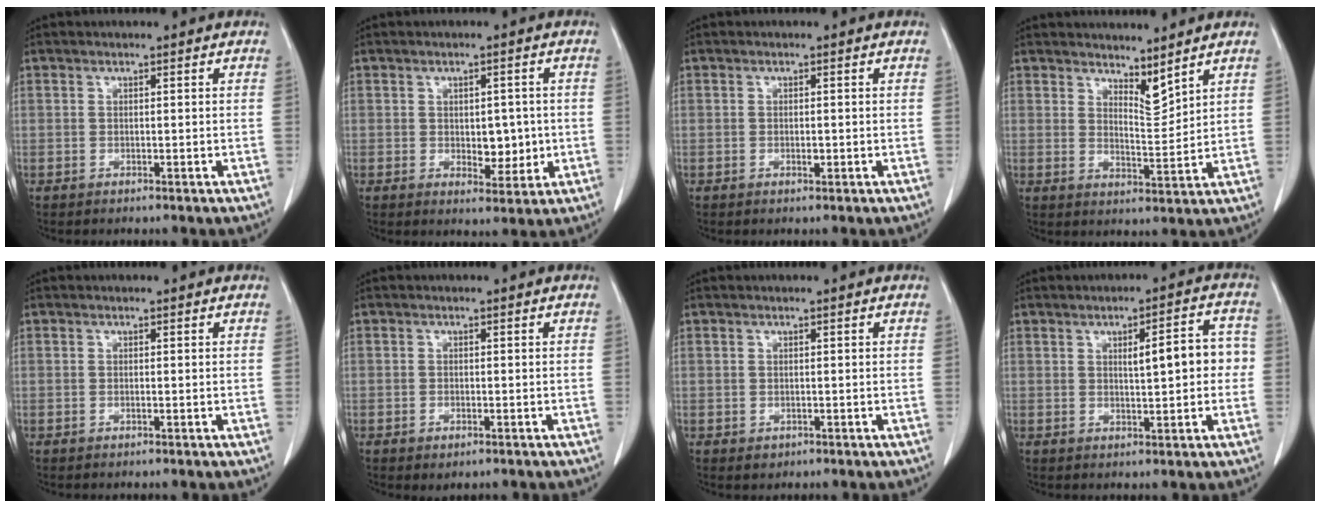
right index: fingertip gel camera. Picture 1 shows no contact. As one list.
[{"total": 5.0, "force": [-0.2, 2.7, 4.1], "torque": [-0.050, -0.005, 0.005]}, {"total": 1.0, "force": [-0.2, 0.4, 0.9], "torque": [-0.018, -0.001, -0.002]}, {"total": 4.4, "force": [3.9, 0.7, 1.9], "torque": [-0.031, -0.017, 0.073]}, {"total": 0.0}, {"total": 1.6, "force": [-0.8, 0.9, 1.1], "torque": [-0.016, 0.001, -0.003]}, {"total": 0.9, "force": [-0.3, 0.8, 0.3], "torque": [-0.004, 0.002, 0.001]}, {"total": 6.7, "force": [0.5, 1.8, 6.5], "torque": [-0.091, 0.021, 0.012]}]